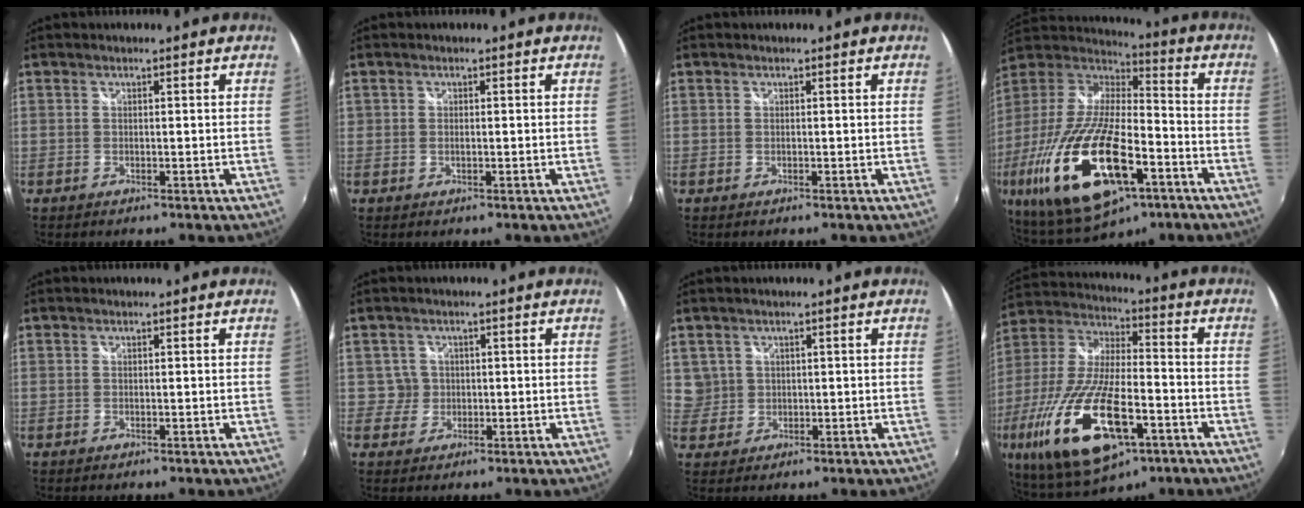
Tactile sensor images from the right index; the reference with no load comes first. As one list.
[{"total": 0.7, "force": [-0.1, 0.5, 0.4], "torque": [-0.009, -0.001, -0.003]}, {"total": 0.0}, {"total": 28.7, "force": [-11.7, 11.4, 23.5], "torque": [-0.487, -0.062, -0.202]}, {"total": 0.0}, {"total": 2.5, "force": [0.1, 2.5, -0.3], "torque": [0.011, 0.012, 0.004]}, {"total": 3.5, "force": [1.1, 3.3, 0.2], "torque": [0.011, 0.010, 0.024]}, {"total": 25.4, "force": [-10.9, 9.8, 20.8], "torque": [-0.437, -0.062, -0.186]}]